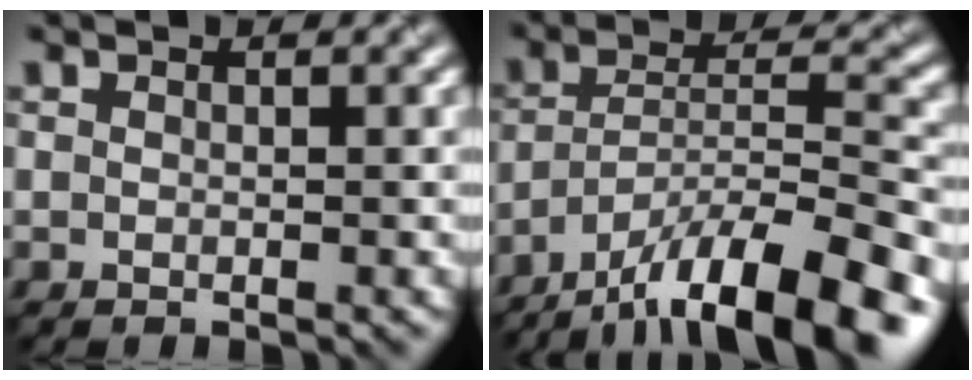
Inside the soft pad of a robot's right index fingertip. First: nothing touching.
{"total": 12.9, "force": [-9.7, 3.0, 7.9], "torque": [-0.132, 0.010, -0.164]}